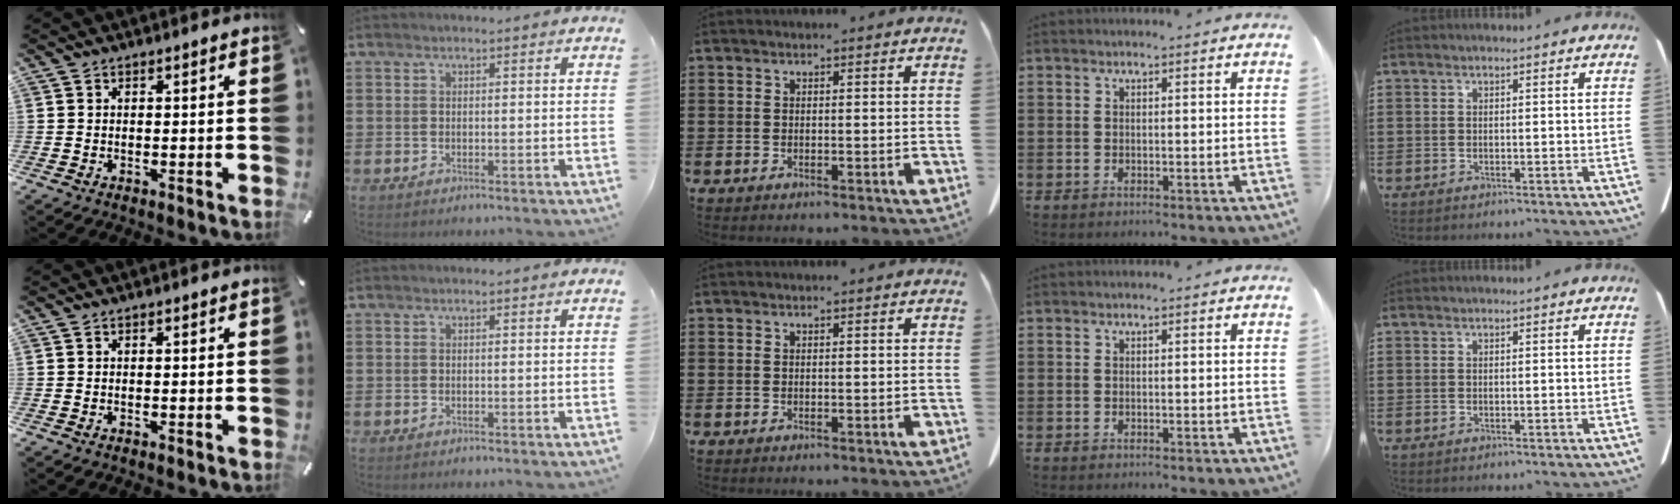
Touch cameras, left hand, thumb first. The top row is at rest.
{}